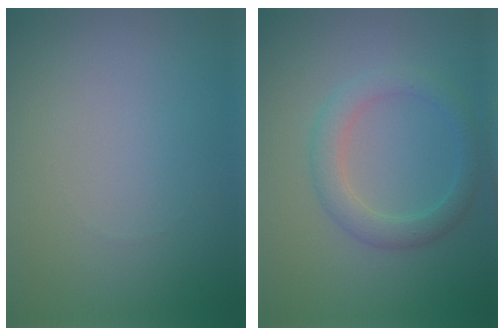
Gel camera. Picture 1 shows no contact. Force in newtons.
{"total": 2.8, "press": 2.8, "slide": 0.0}